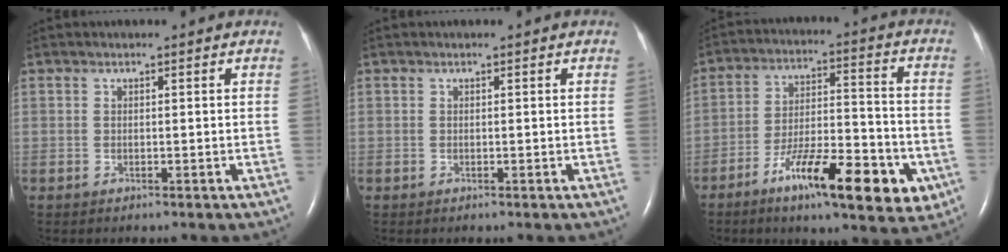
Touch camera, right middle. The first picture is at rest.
{"total": 0.0}
{"total": 16.7, "force": [-8.0, 4.1, 14.1], "torque": [-0.202, 0.002, -0.119]}